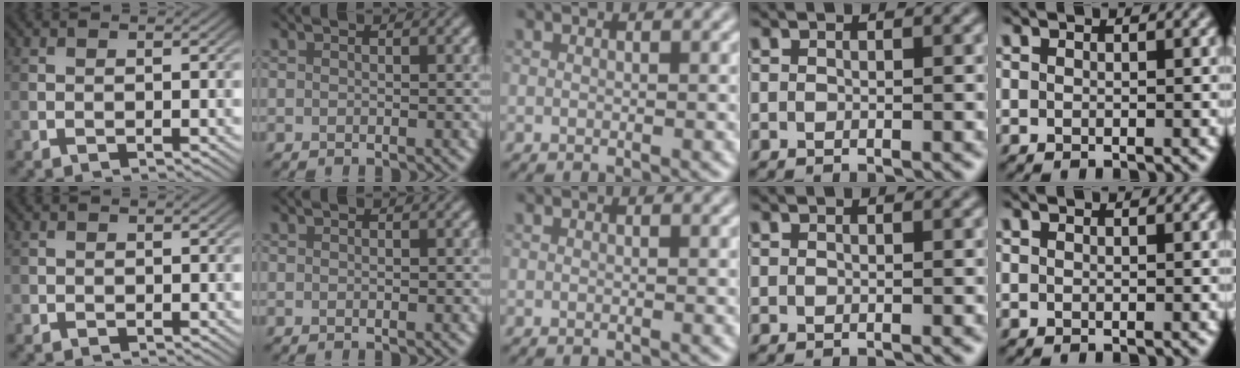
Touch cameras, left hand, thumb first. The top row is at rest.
{"thumb": {"total": 0.6, "force": [-0.3, 0.5, 0.0], "torque": [0.003, -0.003, -0.006]}}